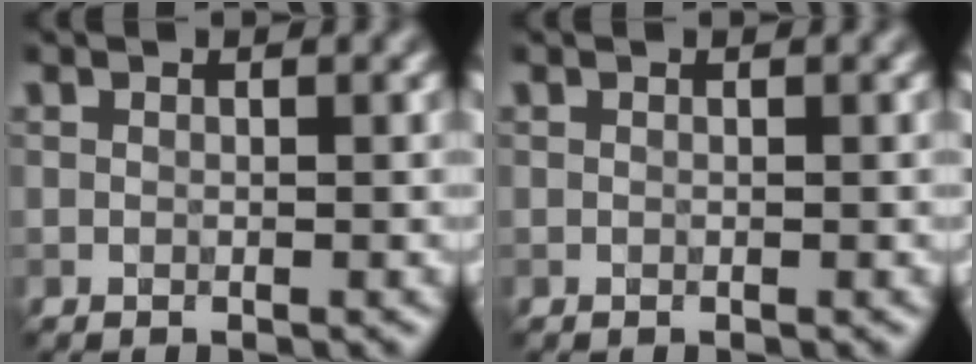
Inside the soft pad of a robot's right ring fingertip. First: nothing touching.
{"total": 0.0}